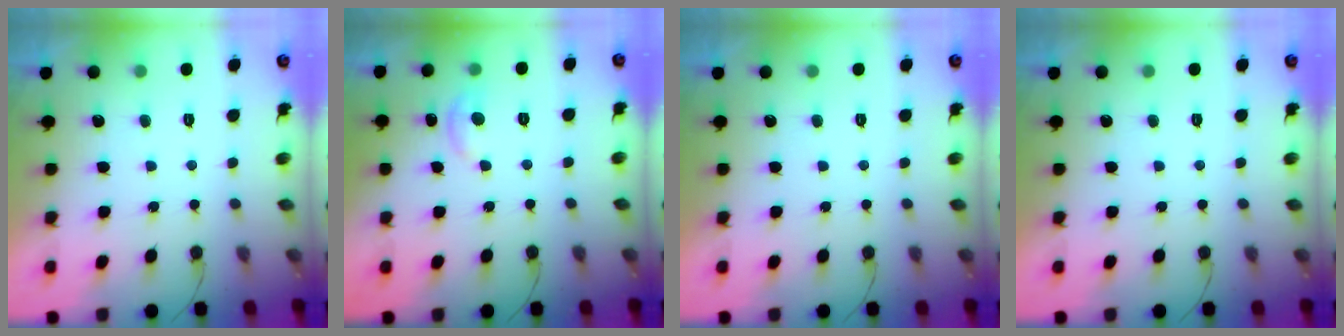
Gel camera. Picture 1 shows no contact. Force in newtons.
{"total": 6.7, "press": 6.6, "slide": 1.0}
{"total": 0.0}
{"total": 0.0}